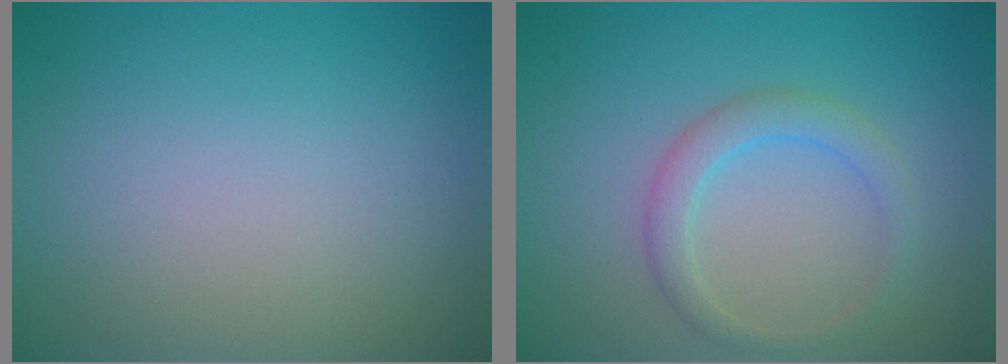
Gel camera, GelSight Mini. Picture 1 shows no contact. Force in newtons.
{"total": 2.3, "press": 2.3, "slide": 0.0}